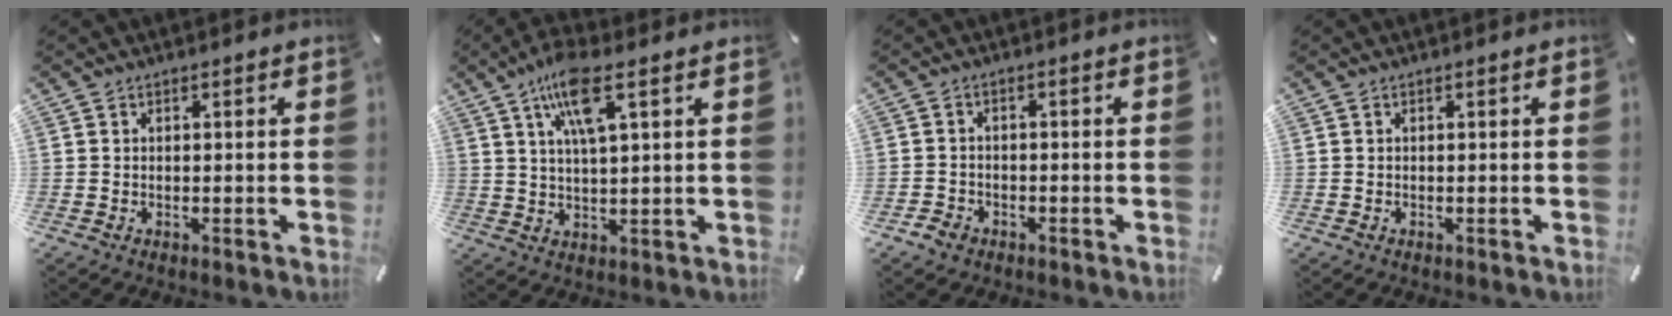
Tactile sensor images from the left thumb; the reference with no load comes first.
{"total": 9.8, "force": [4.9, 2.4, 8.1], "torque": [-0.159, 0.001, 0.085]}
{"total": 2.7, "force": [-1.9, 1.8, 0.5], "torque": [-0.008, 0.011, -0.039]}
{"total": 0.0}